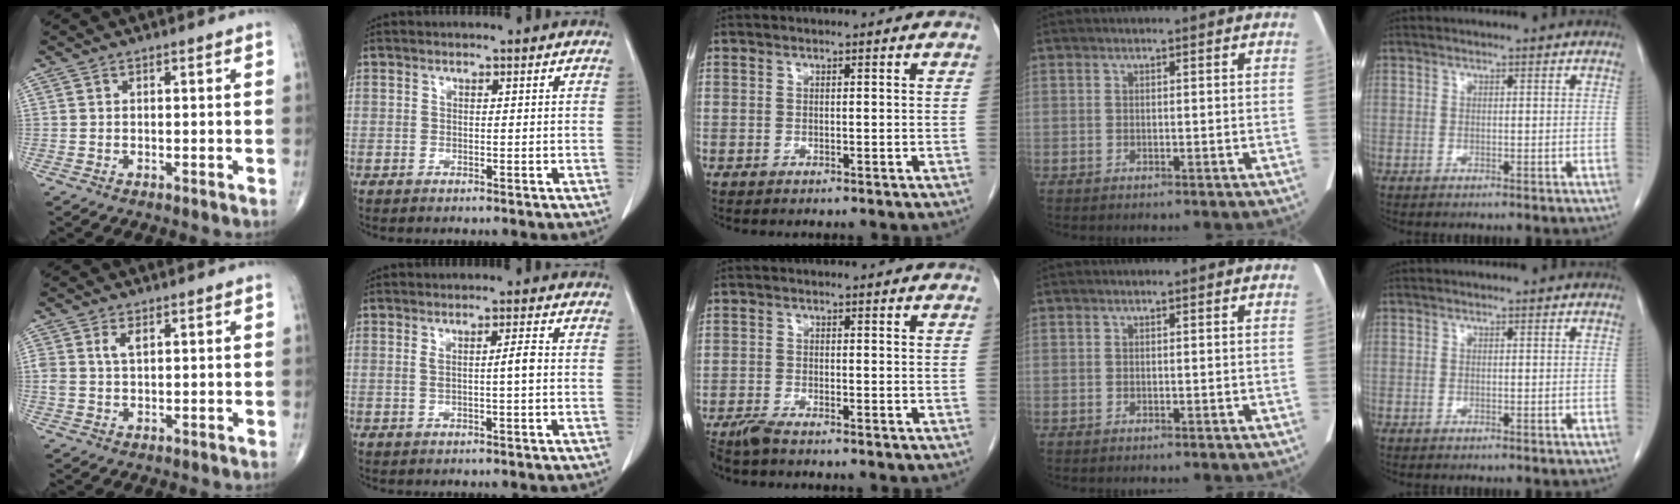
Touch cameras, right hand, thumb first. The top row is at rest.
{"thumb": {"total": 2.7, "force": [1.1, 1.4, 2.1], "torque": [-0.043, 0.003, 0.025]}, "index": {"total": 2.6, "force": [0.1, -0.1, 2.6], "torque": [-0.041, 0.004, 0.006]}, "middle": {"total": 2.5, "force": [-2.1, 0.1, 1.2], "torque": [-0.031, -0.006, -0.043]}}